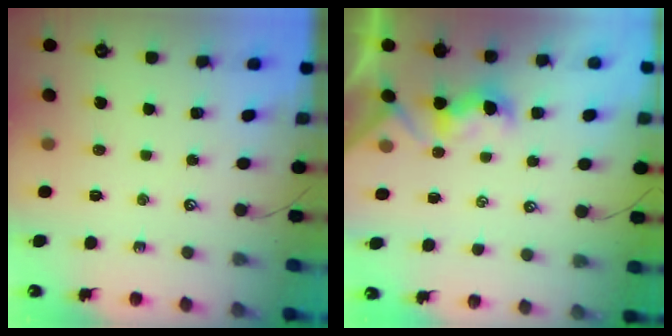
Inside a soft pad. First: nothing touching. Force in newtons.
{"total": 2.3, "press": 2.2, "slide": 0.8}